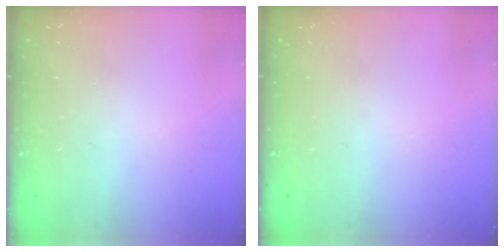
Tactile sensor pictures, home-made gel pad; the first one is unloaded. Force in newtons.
{"total": 0.0}